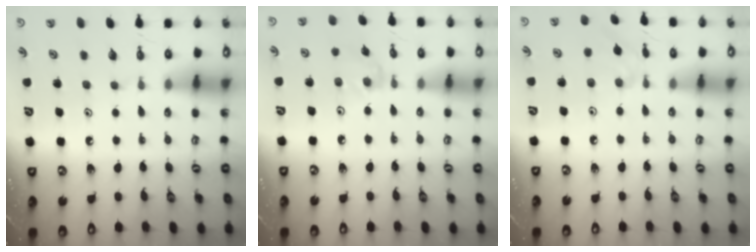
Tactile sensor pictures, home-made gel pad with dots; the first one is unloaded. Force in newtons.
{"total": 3.6, "press": 3.5, "slide": 0.5}
{"total": 1.6, "press": 1.6, "slide": 0.3}